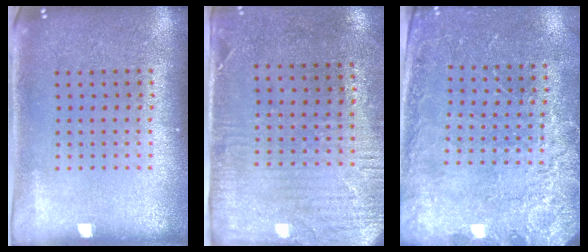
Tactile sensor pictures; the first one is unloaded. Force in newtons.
{"total": 2.9, "press": 2.4, "slide": 1.7}
{"total": 2.4, "press": 2.4, "slide": 0.6}